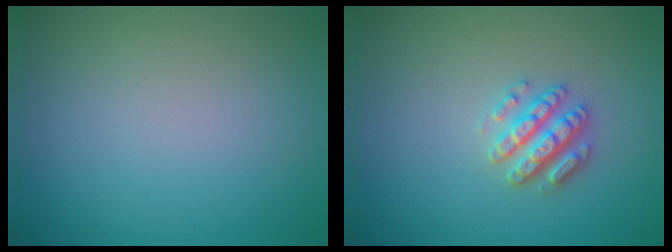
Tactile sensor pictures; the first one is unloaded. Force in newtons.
{"total": 2.8, "press": 2.8, "slide": 0.3}